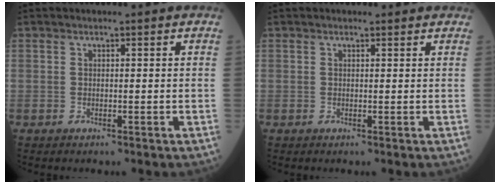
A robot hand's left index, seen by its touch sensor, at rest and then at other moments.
{"total": 0.7, "force": [0.6, 0.4, 0.1], "torque": [-0.011, 0.001, 0.004]}